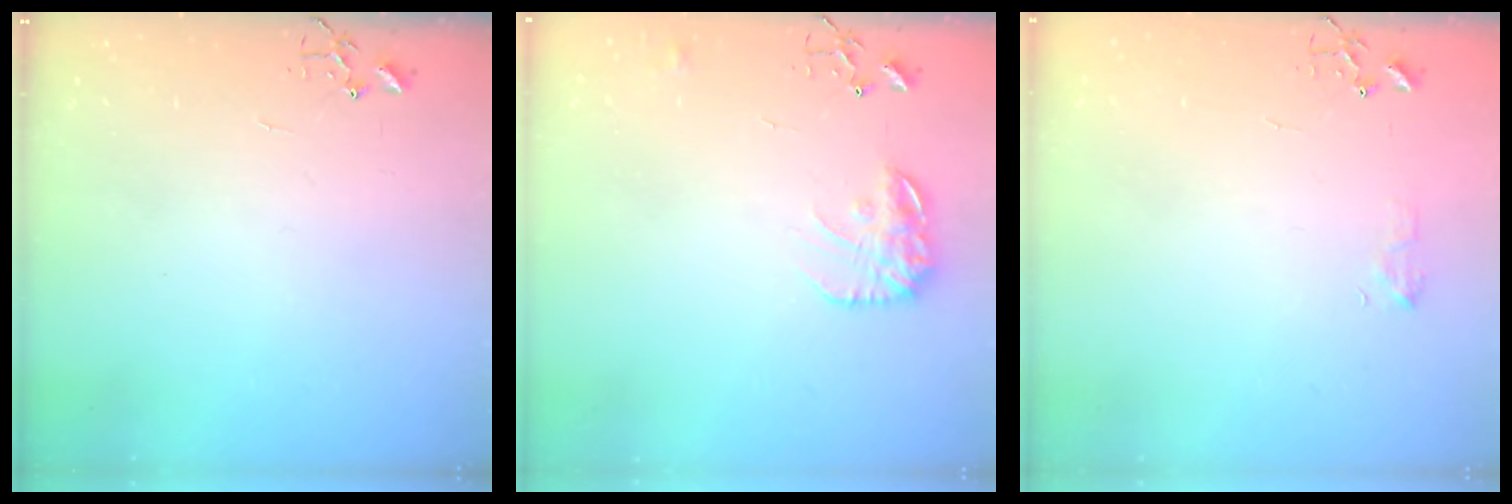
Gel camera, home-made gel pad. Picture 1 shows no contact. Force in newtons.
{"total": 12.1, "press": 12.1, "slide": 0.5}
{"total": 6.0, "press": 6.0, "slide": 0.6}